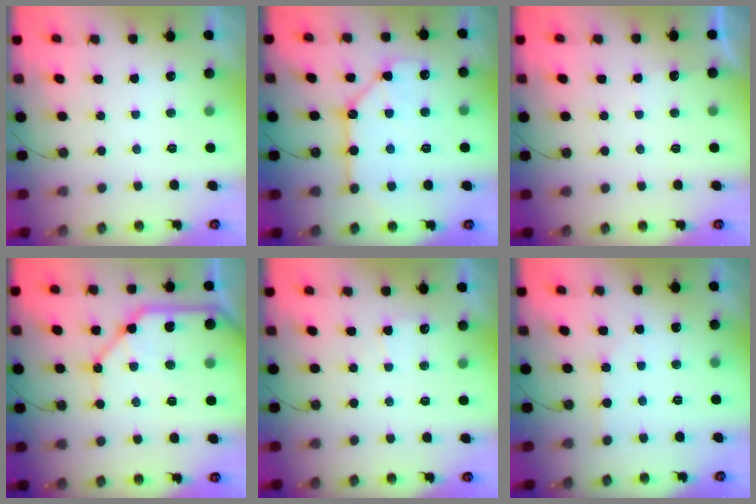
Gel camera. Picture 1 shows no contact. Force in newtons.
{"total": 11.7, "press": 11.7, "slide": 0.9}
{"total": 2.1, "press": 2.1, "slide": 0.4}
{"total": 19.2, "press": 19.0, "slide": 2.5}
{"total": 5.2, "press": 5.2, "slide": 0.6}
{"total": 2.9, "press": 2.8, "slide": 0.5}